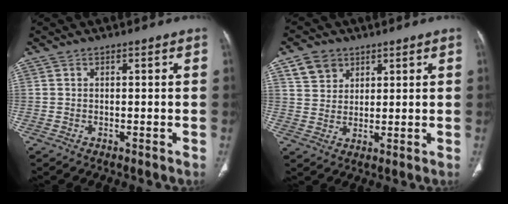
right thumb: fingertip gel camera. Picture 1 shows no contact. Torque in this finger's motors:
{"motor_torque": [-0.09, 0.10, -0.01, 0.01, 0.04]}